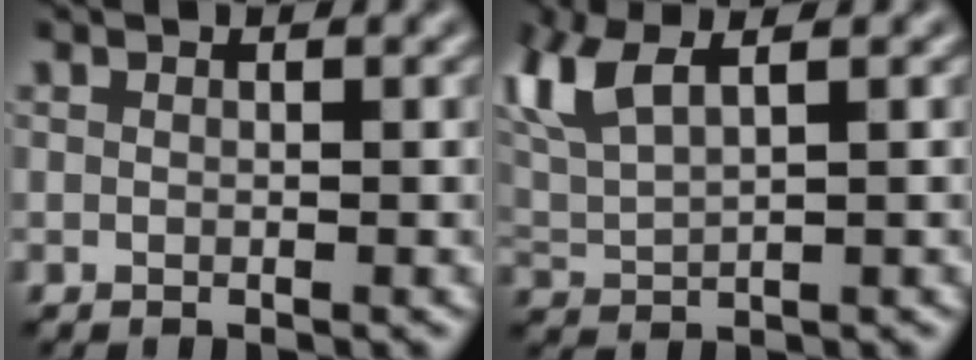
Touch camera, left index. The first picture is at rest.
{"total": 5.2, "force": [2.8, 2.0, 4.0], "torque": [-0.107, 0.013, 0.059]}